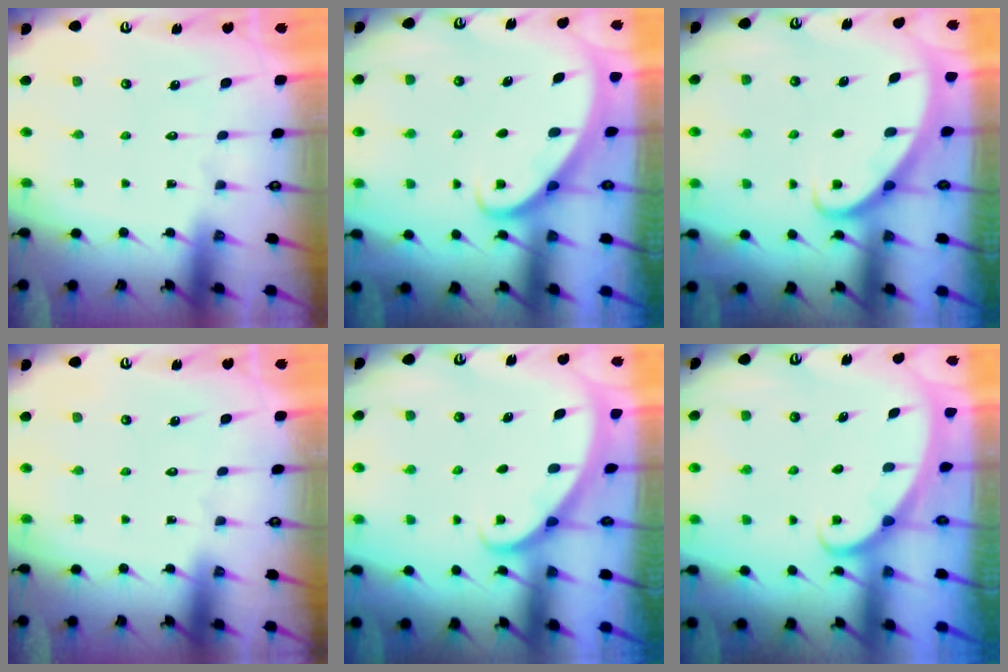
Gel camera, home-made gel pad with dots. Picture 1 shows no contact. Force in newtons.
{"total": 2.7, "press": 2.7, "slide": 0.2}
{"total": 2.7, "press": 2.7, "slide": 0.2}
{"total": 0.0}
{"total": 2.1, "press": 2.1, "slide": 0.1}
{"total": 1.8, "press": 1.8, "slide": 0.1}